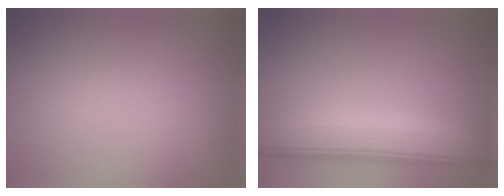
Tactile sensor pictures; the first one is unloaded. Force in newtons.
{"total": 7.5, "press": 7.4, "slide": 0.6}